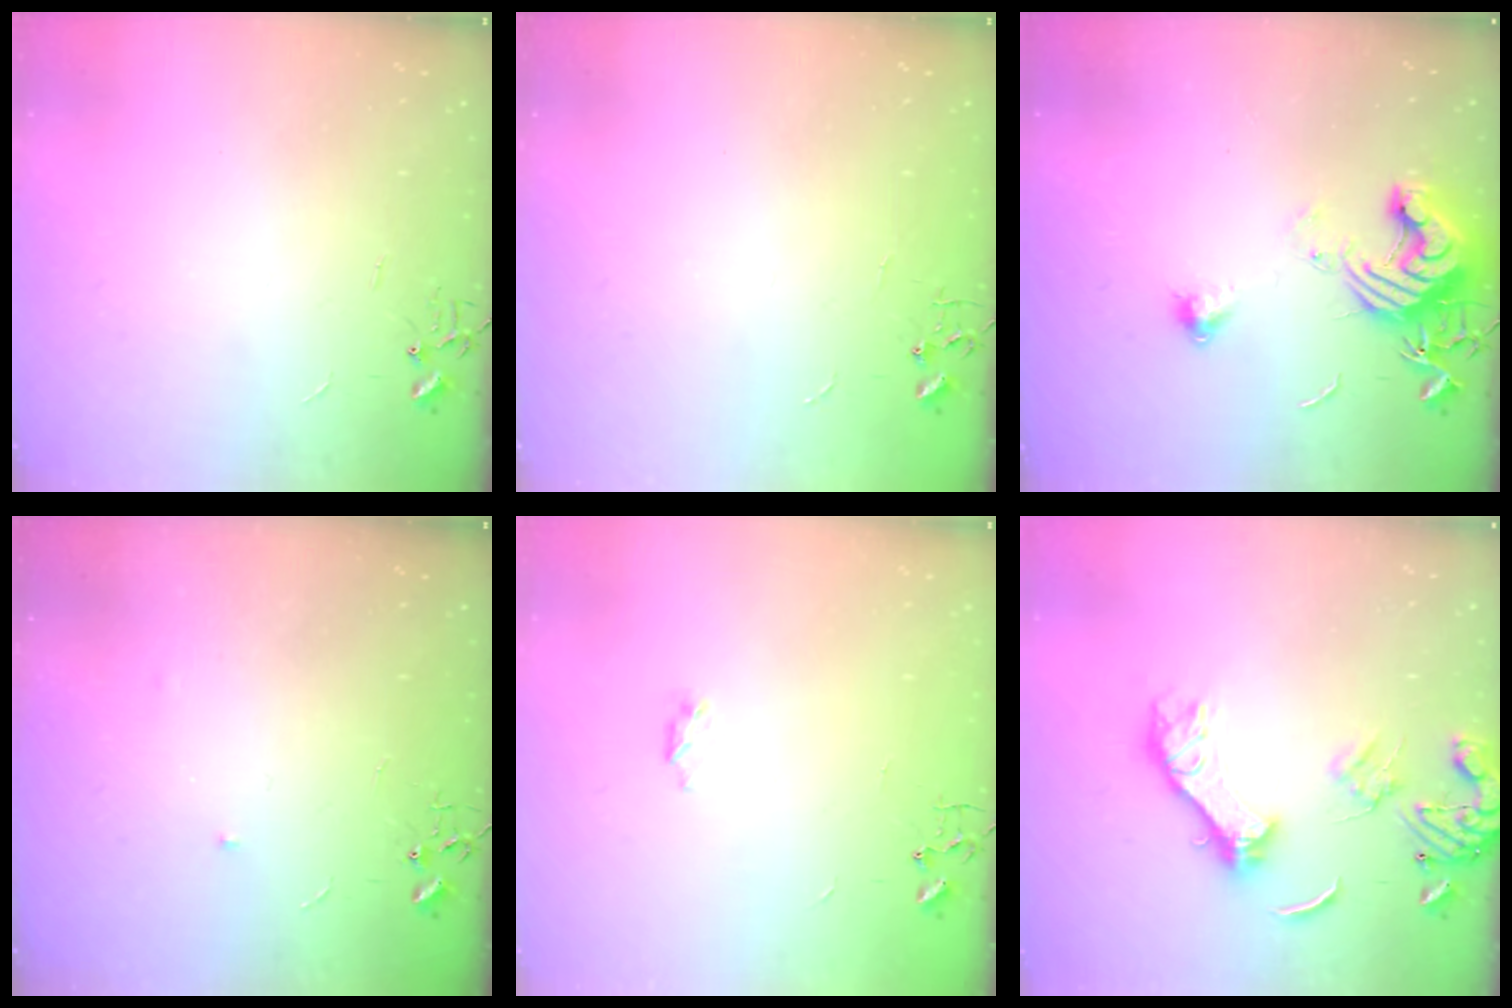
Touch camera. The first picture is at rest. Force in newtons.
{"total": 0.0}
{"total": 13.3, "press": 13.2, "slide": 1.7}
{"total": 3.0, "press": 2.9, "slide": 0.5}
{"total": 3.5, "press": 3.4, "slide": 0.5}
{"total": 13.2, "press": 13.1, "slide": 1.7}